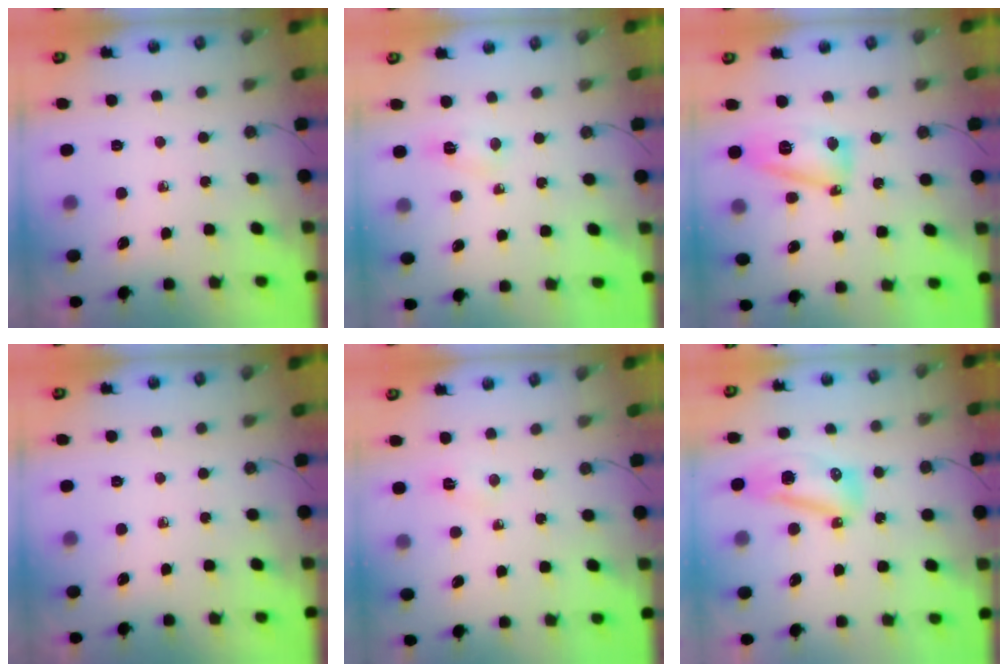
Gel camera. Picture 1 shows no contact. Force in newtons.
{"total": 4.6, "press": 4.6, "slide": 0.6}
{"total": 12.0, "press": 12.0, "slide": 1.2}
{"total": 0.0}
{"total": 3.1, "press": 1.7, "slide": 2.6}
{"total": 8.7, "press": 8.6, "slide": 1.1}